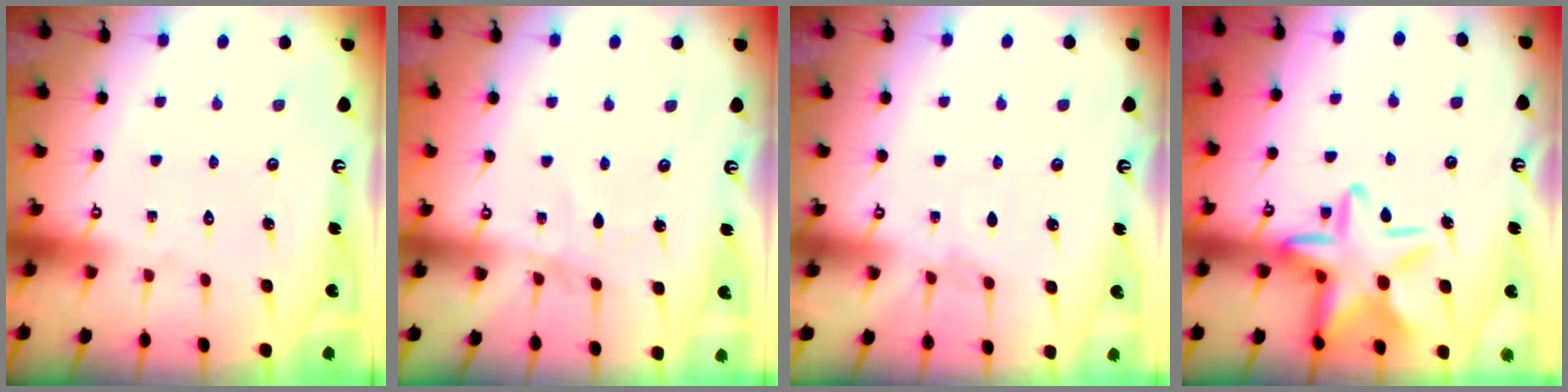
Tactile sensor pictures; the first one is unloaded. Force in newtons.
{"total": 3.1, "press": 3.1, "slide": 0.2}
{"total": 2.8, "press": 2.8, "slide": 0.5}
{"total": 17.8, "press": 17.7, "slide": 0.9}